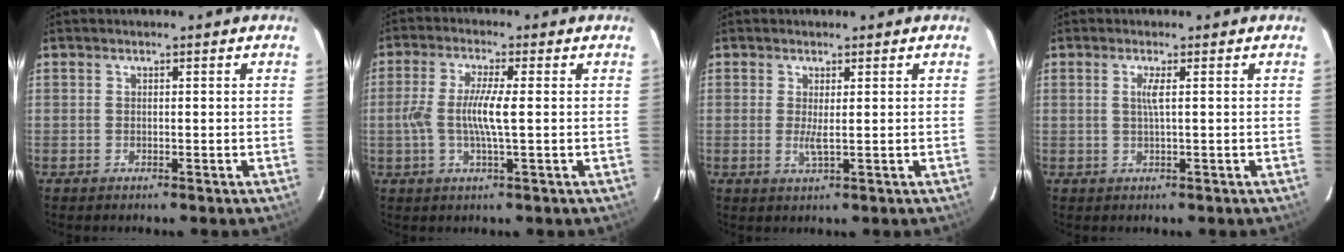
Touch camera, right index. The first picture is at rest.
{"total": 7.2, "force": [-0.5, 0.6, 7.2], "torque": [-0.142, -0.001, -0.010]}
{"total": 2.2, "force": [0.2, 0.0, 2.2], "torque": [-0.041, -0.006, 0.002]}
{"total": 1.7, "force": [0.3, -0.4, 1.6], "torque": [-0.031, -0.001, 0.006]}